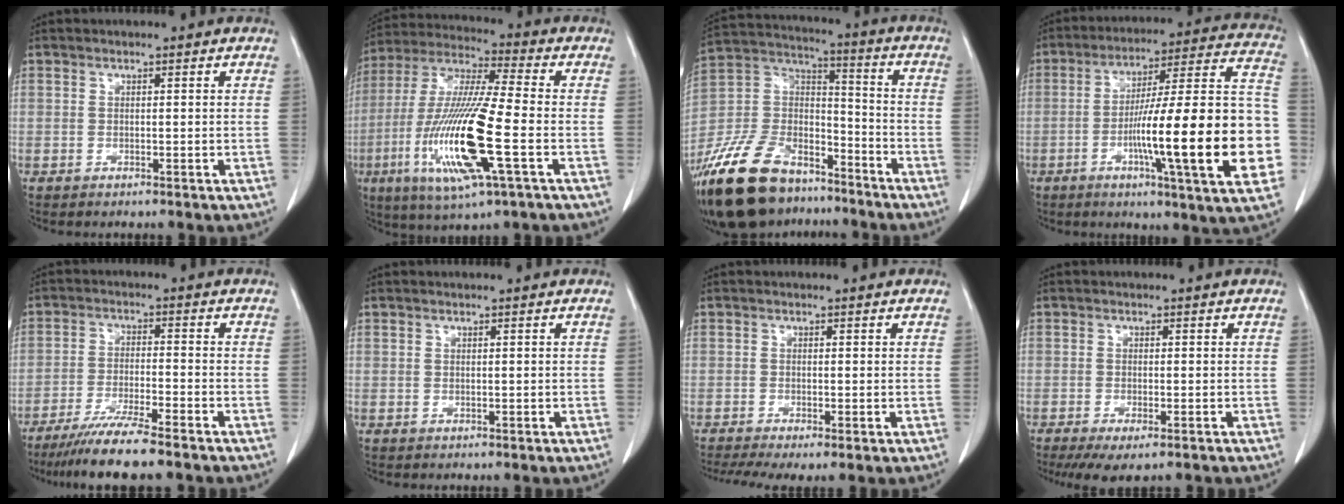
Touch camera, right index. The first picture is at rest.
{"total": 18.5, "force": [-5.0, 1.4, 17.8], "torque": [-0.374, -0.020, -0.092]}
{"total": 22.5, "force": [-16.7, 10.6, 10.7], "torque": [-0.271, 0.006, -0.304]}
{"total": 25.5, "force": [-6.1, 1.4, 24.7], "torque": [-0.289, 0.009, -0.094]}
{"total": 9.0, "force": [-7.3, -0.5, 5.2], "torque": [-0.082, -0.027, -0.124]}
{"total": 0.0}
{"total": 5.4, "force": [-3.1, 1.6, 4.1], "torque": [-0.074, -0.012, -0.056]}
{"total": 5.6, "force": [-3.9, 1.4, 3.8], "torque": [-0.054, -0.014, -0.060]}